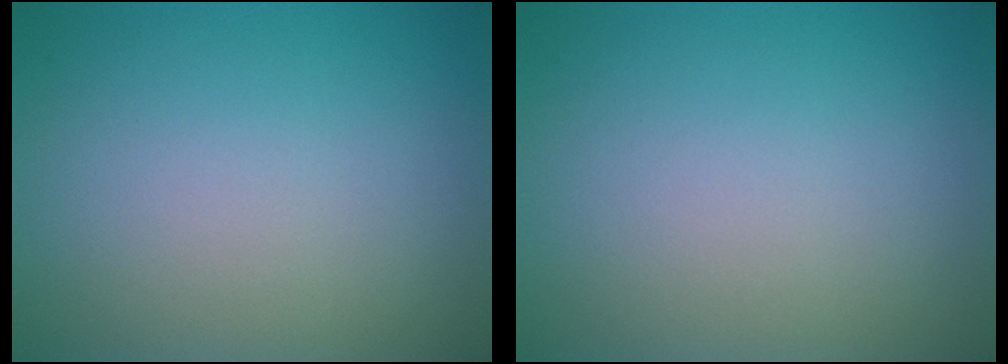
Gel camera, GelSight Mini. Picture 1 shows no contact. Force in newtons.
{"total": 0.0}